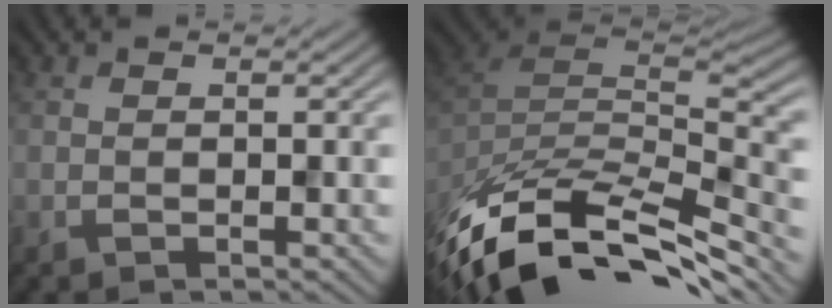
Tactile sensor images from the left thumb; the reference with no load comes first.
{"total": 13.0, "force": [-9.6, 6.2, 6.3], "torque": [-0.172, -0.018, -0.155]}